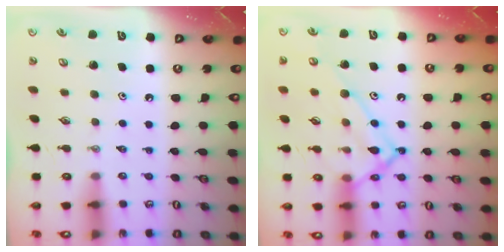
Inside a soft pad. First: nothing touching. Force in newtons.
{"total": 15.2, "press": 15.2, "slide": 1.2}